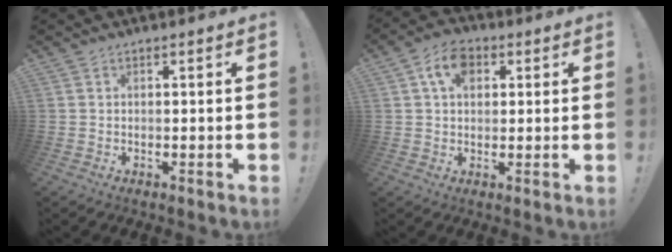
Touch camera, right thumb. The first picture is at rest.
{"total": 8.3, "force": [3.1, 5.6, 5.3], "torque": [-0.088, 0.009, 0.058]}